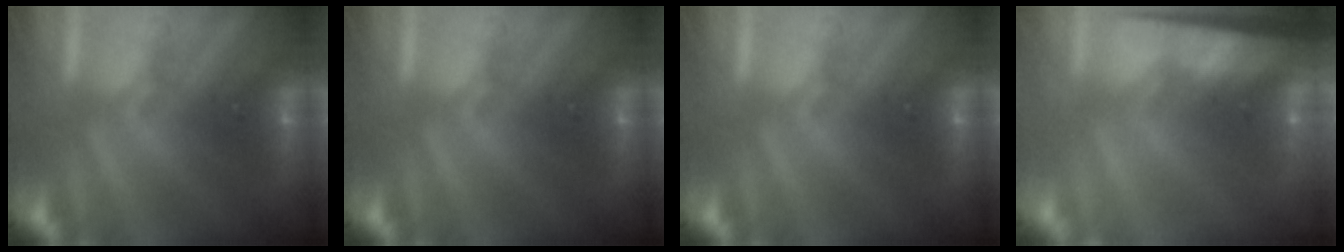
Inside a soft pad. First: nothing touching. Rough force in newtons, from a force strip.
{"total": 0.0}
{"total": 0.0}
{"total": 7.7}